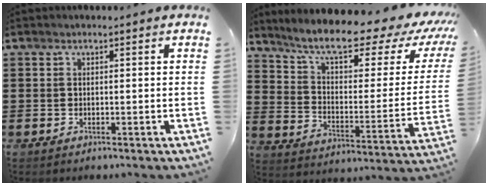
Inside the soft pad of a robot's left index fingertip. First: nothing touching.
{"total": 9.8, "force": [7.6, 1.6, 6.0], "torque": [-0.129, -0.050, 0.126]}